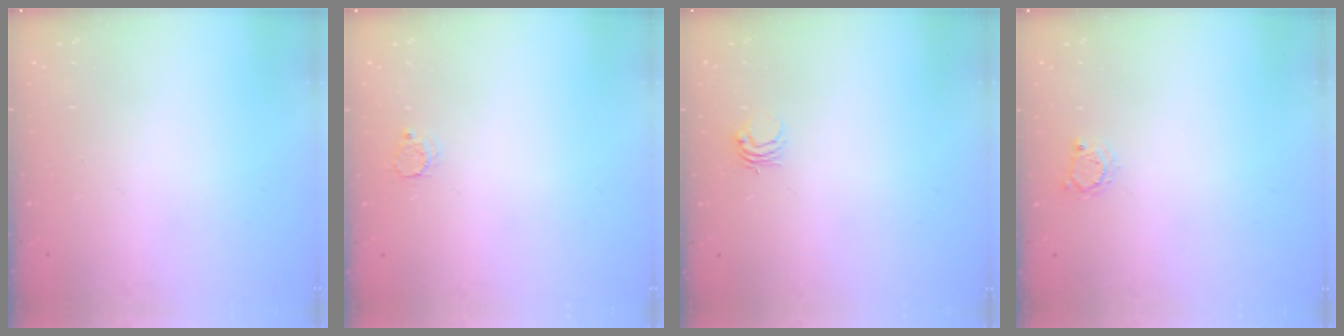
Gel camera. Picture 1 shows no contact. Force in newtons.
{"total": 2.5, "press": 2.5, "slide": 0.3}
{"total": 3.5, "press": 3.5, "slide": 0.3}
{"total": 2.6, "press": 2.6, "slide": 0.4}